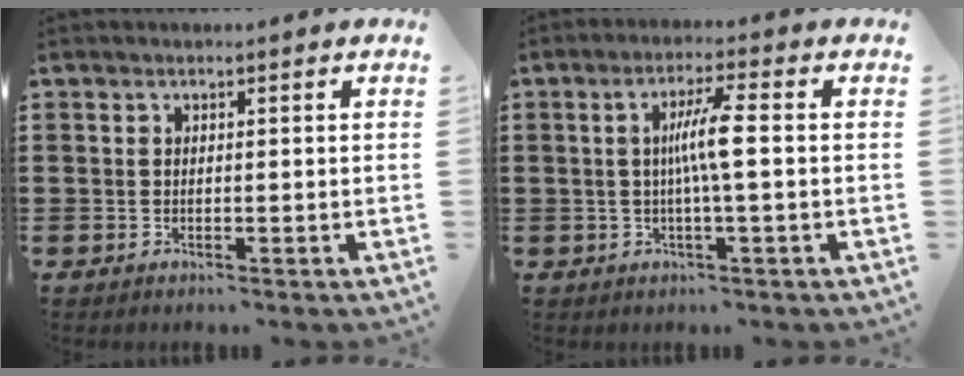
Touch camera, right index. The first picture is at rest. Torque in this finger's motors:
{"motor_torque": [0.95, -0.42, 0.31, 0.17]}